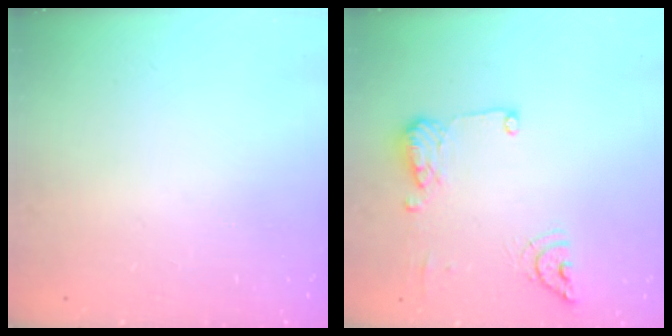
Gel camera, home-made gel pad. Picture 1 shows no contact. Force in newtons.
{"total": 11.2, "press": 11.1, "slide": 1.5}